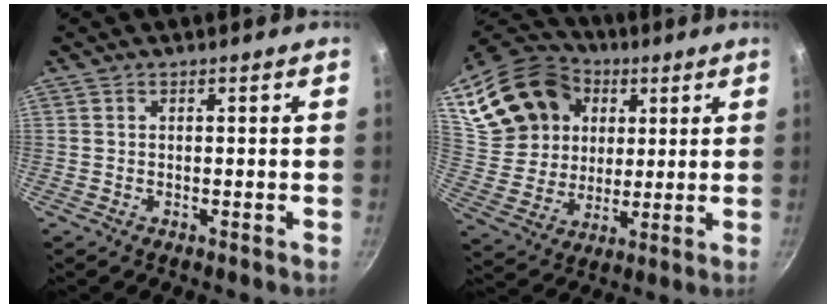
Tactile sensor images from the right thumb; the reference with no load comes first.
{"total": 20.2, "force": [6.9, 16.2, 9.9], "torque": [-0.174, 0.006, 0.134]}